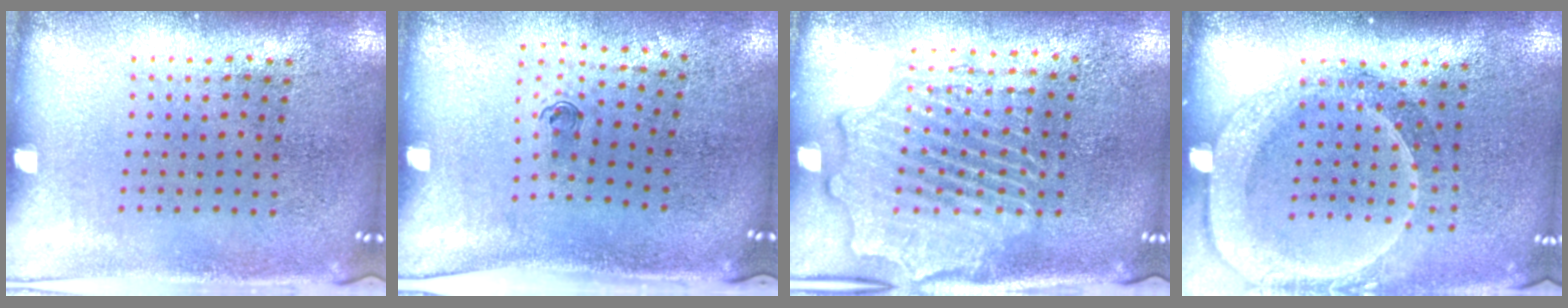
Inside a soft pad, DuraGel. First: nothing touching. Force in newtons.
{"total": 0.7, "press": 0.3, "slide": 0.6}
{"total": 2.3, "press": 2.2, "slide": 0.5}
{"total": 2.4, "press": 1.9, "slide": 1.4}